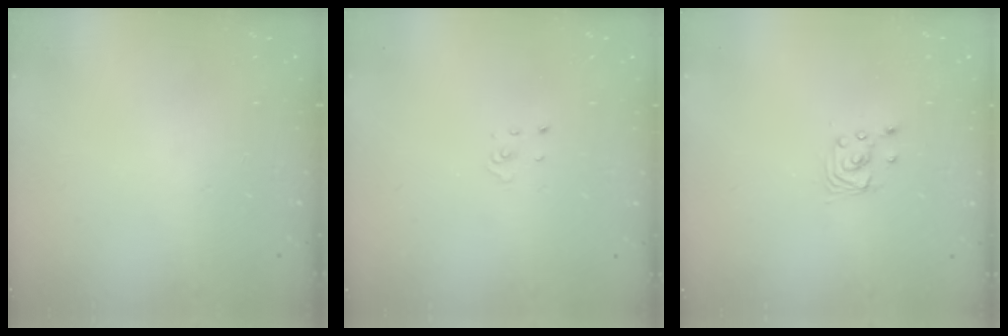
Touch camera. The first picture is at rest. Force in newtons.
{"total": 1.1, "press": 1.1, "slide": 0.1}
{"total": 2.8, "press": 2.8, "slide": 0.1}